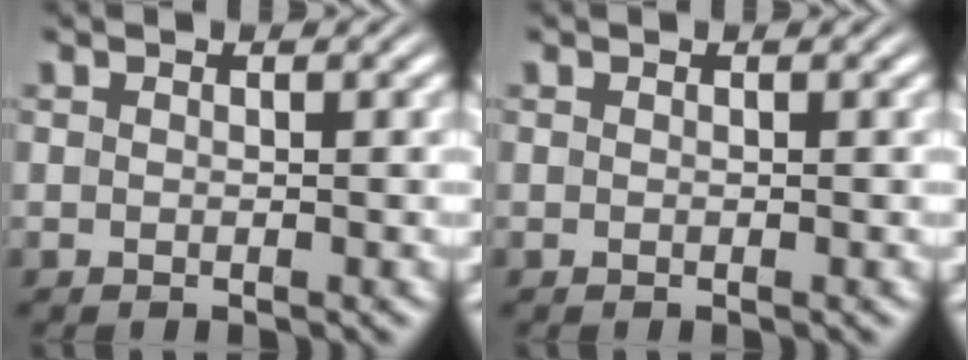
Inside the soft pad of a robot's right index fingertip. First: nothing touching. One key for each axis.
{"total": 0.0}